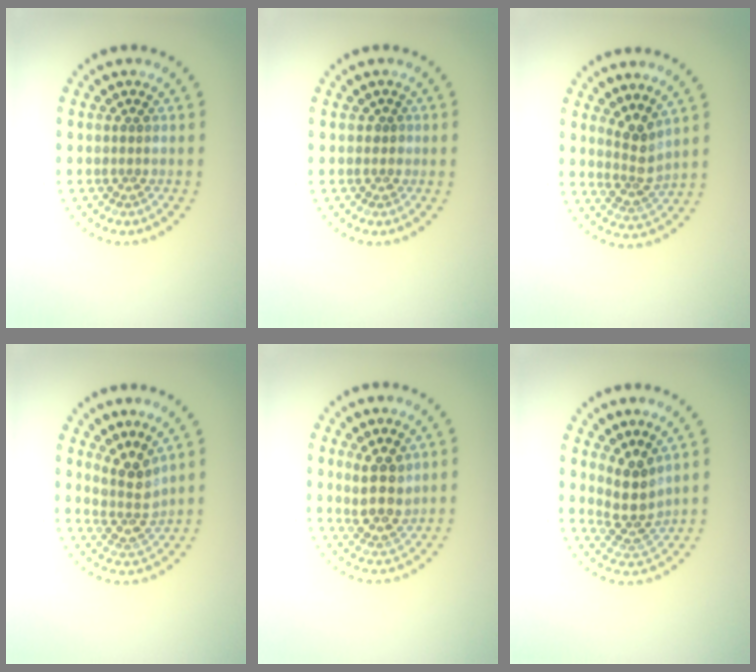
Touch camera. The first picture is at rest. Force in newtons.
{"total": 0.6, "press": 0.3, "slide": 0.5}
{"total": 2.7, "press": 2.0, "slide": 1.8}
{"total": 3.1, "press": 2.3, "slide": 2.1}
{"total": 3.6, "press": 3.4, "slide": 1.4}
{"total": 3.6, "press": 2.8, "slide": 2.3}